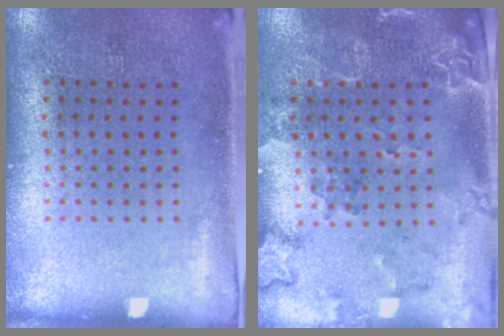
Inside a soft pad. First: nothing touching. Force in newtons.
{"total": 2.2, "press": 1.9, "slide": 1.1}